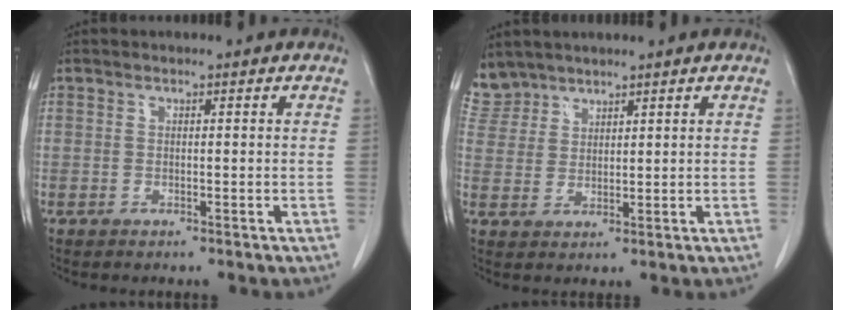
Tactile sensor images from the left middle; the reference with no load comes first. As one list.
[{"total": 4.7, "force": [4.3, 1.9, -0.4], "torque": [0.009, 0.008, 0.095]}]